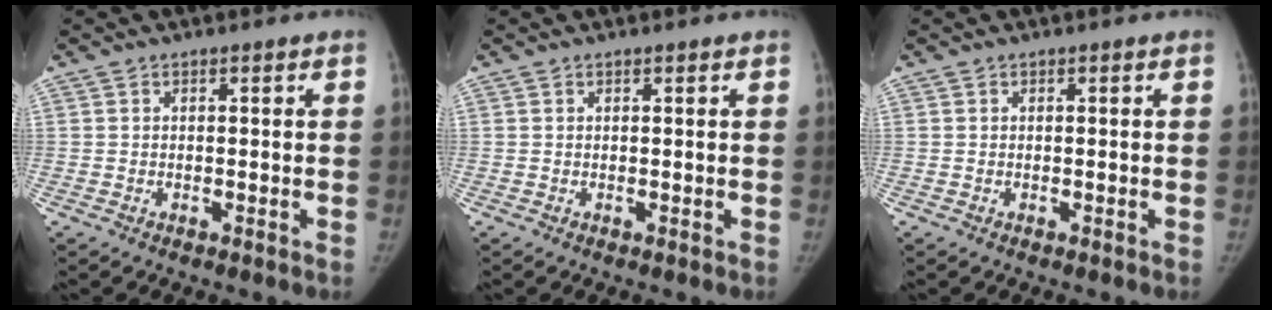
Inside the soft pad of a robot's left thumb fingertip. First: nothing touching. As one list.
[{"total": 0.0}, {"total": 0.0}]